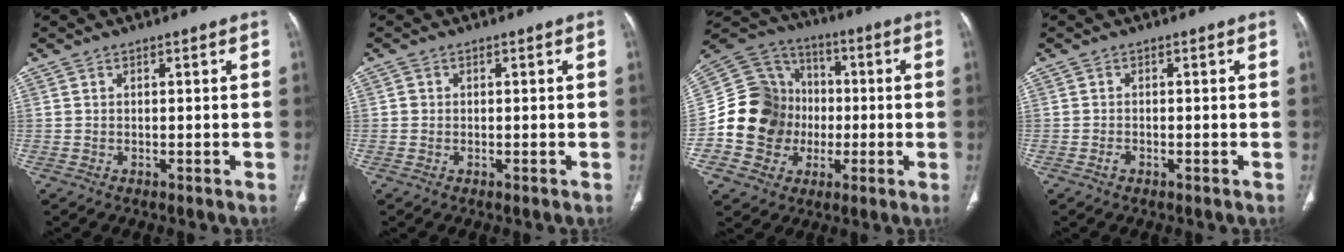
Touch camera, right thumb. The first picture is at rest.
{"total": 0.7, "force": [-0.1, 0.7, 0.1], "torque": [0.002, 0.003, 0.000]}
{"total": 17.3, "force": [-2.2, 15.7, 6.8], "torque": [-0.097, 0.042, -0.034]}
{"total": 1.2, "force": [-0.7, 0.6, 0.7], "torque": [-0.013, 0.004, -0.015]}